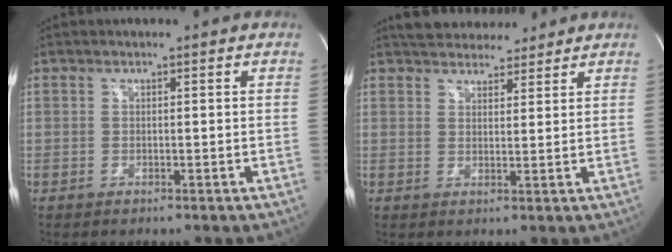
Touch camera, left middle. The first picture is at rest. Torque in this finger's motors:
{"motor_torque": [-0.16, -0.37, -0.04, 0.00]}